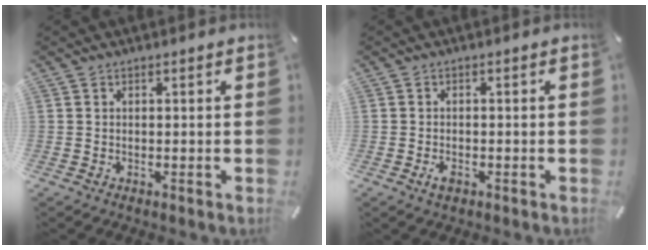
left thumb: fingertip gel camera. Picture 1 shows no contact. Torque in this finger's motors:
{"motor_torque": [0.10, 0.37, 0.06, -0.06, 0.08]}